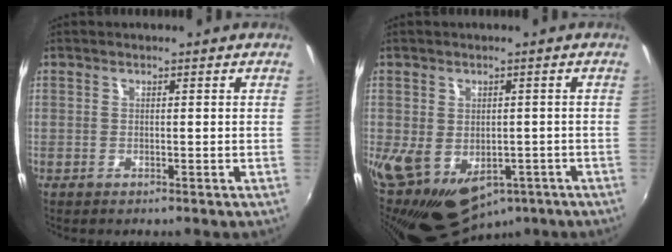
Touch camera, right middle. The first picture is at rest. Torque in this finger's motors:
{"motor_torque": [1.97, -0.04, 1.06, 0.21]}